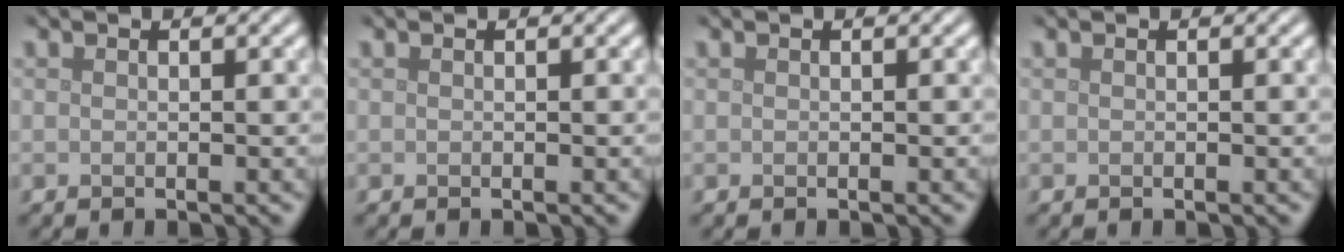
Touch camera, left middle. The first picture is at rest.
{"total": 0.0}
{"total": 0.0}
{"total": 0.0}